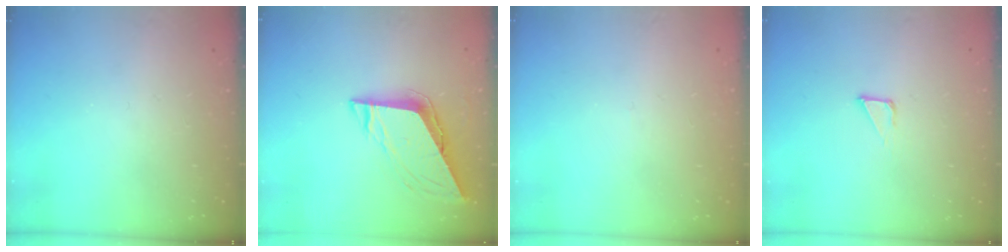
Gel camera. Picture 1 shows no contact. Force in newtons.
{"total": 8.1, "press": 8.1, "slide": 0.3}
{"total": 2.7, "press": 2.7, "slide": 0.3}
{"total": 2.8, "press": 2.8, "slide": 0.1}